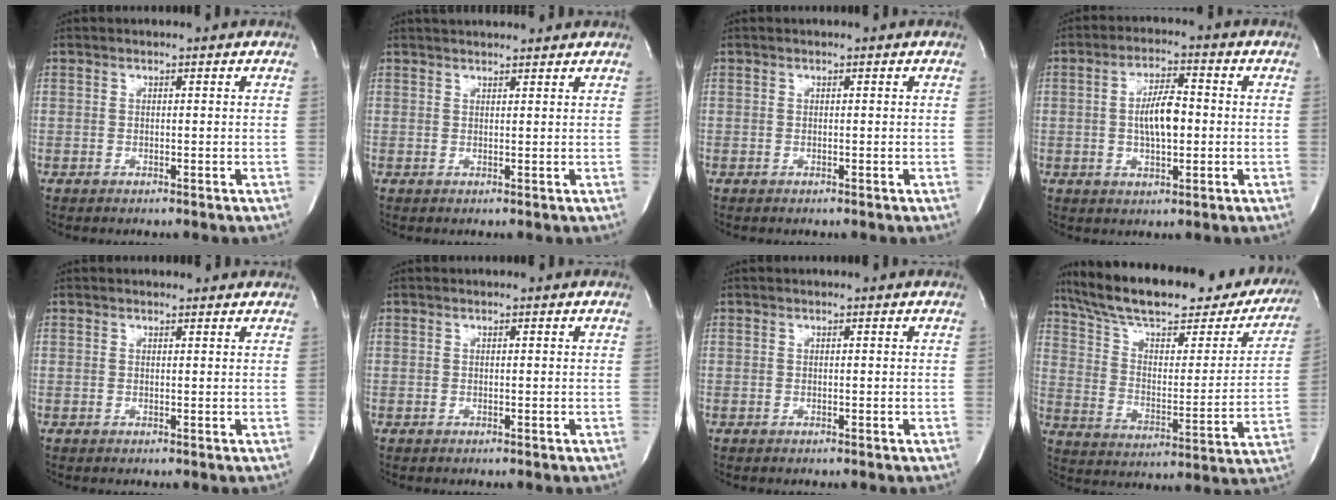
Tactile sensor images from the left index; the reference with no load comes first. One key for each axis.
{"total": 7.1, "fx": 6.7, "fy": 0.6, "fz": 2.1, "tx": -0.030, "ty": 0.031, "tz": 0.082}
{"total": 0.0}
{"total": 6.7, "fx": -0.2, "fy": 2.3, "fz": 6.3, "tx": -0.119, "ty": 0.006, "tz": -0.005}
{"total": 2.6, "fx": 2.5, "fy": 0.7, "fz": 0.4, "tx": -0.011, "ty": 0.010, "tz": 0.023}
{"total": 0.0}
{"total": 0.0}
{"total": 30.8, "fx": 25.4, "fy": 8.4, "fz": 15.3, "tx": -0.242, "ty": -0.014, "tz": 0.339}